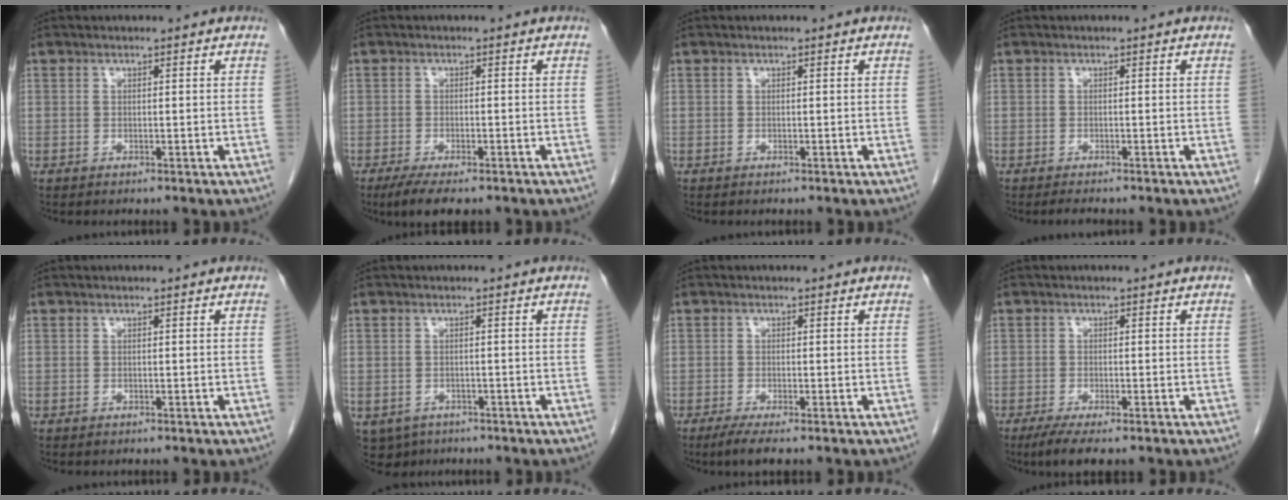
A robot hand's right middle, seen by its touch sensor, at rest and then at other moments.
{"total": 5.8, "force": [-4.2, 1.8, 3.5], "torque": [-0.056, -0.010, -0.066]}
{"total": 0.0}
{"total": 1.5, "force": [-1.3, 0.1, 0.7], "torque": [-0.014, -0.004, -0.018]}
{"total": 0.0}
{"total": 5.5, "force": [-3.3, 4.2, 1.5], "torque": [-0.027, -0.001, -0.045]}
{"total": 2.8, "force": [-1.9, 0.4, 2.0], "torque": [-0.042, -0.008, -0.036]}
{"total": 4.6, "force": [-3.2, 1.1, 3.1], "torque": [-0.055, -0.010, -0.050]}